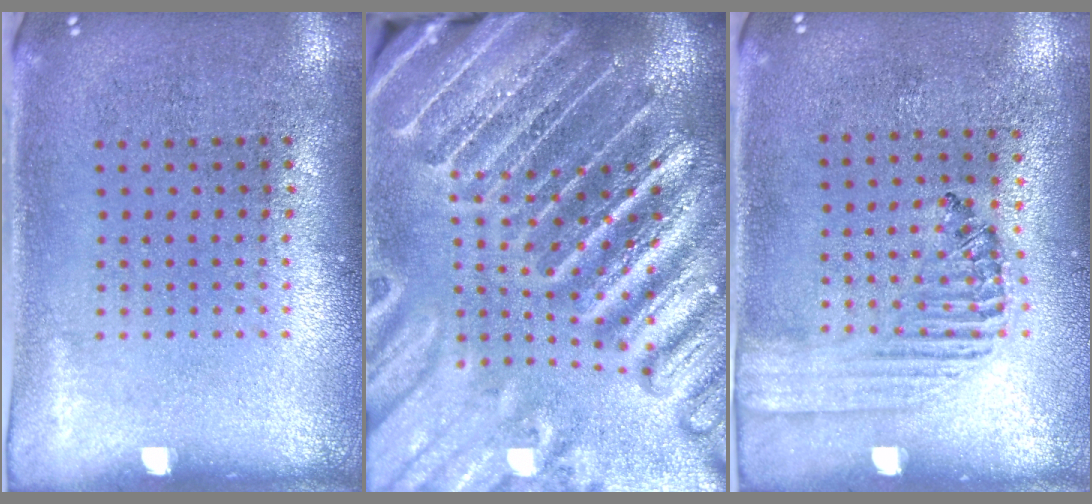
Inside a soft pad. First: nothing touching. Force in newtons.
{"total": 5.4, "press": 4.8, "slide": 2.7}
{"total": 1.4, "press": 1.2, "slide": 0.7}